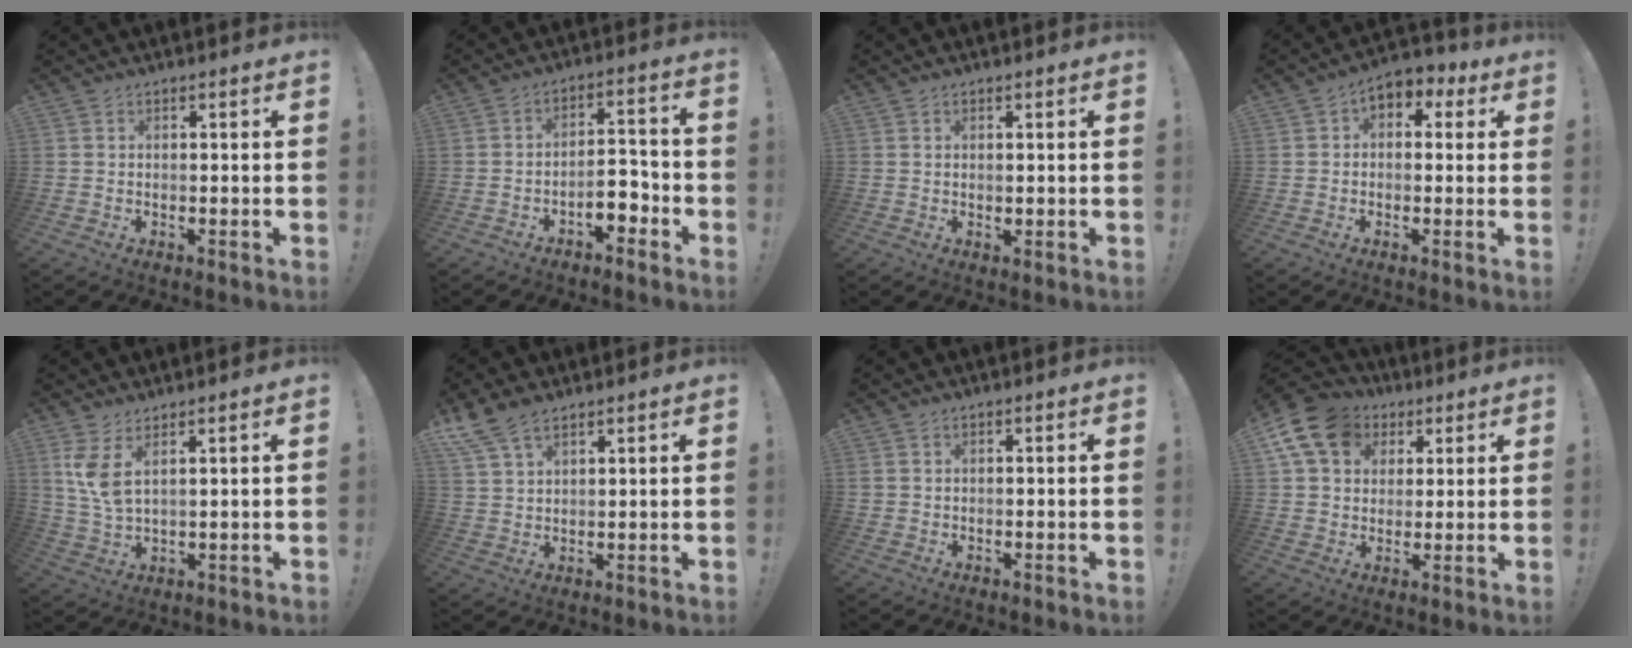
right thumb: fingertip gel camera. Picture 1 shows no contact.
{"total": 7.3, "force": [-4.1, 3.5, 4.9], "torque": [-0.074, 0.024, -0.069]}
{"total": 0.7, "force": [0.5, 0.6, 0.1], "torque": [0.006, -0.003, 0.007]}
{"total": 5.0, "force": [0.3, 4.0, 3.0], "torque": [-0.036, 0.008, 0.006]}
{"total": 6.4, "force": [3.4, 2.0, 5.1], "torque": [-0.103, -0.020, 0.062]}
{"total": 8.2, "force": [6.1, 3.9, 3.9], "torque": [-0.080, -0.023, 0.123]}
{"total": 1.1, "force": [0.1, 1.1, 0.3], "torque": [-0.007, 0.005, 0.002]}
{"total": 14.2, "force": [5.9, 11.1, 6.7], "torque": [-0.113, -0.027, 0.114]}